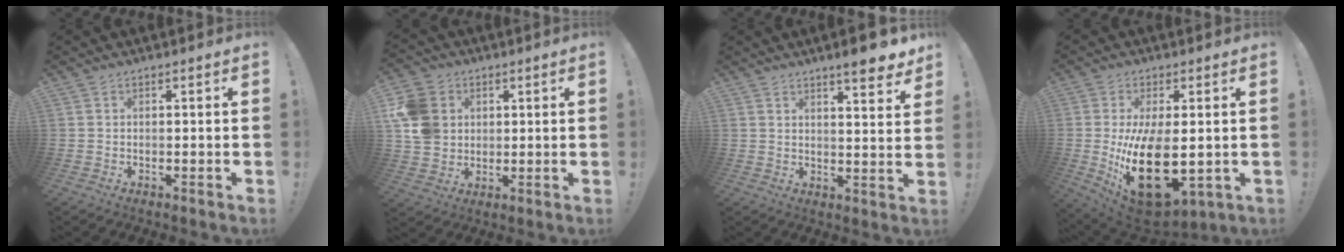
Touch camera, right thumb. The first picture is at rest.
{"total": 12.3, "force": [2.8, 10.6, 5.6], "torque": [-0.105, -0.010, 0.058]}
{"total": 8.0, "force": [6.1, 0.7, 5.1], "torque": [-0.060, -0.046, 0.098]}
{"total": 20.8, "force": [-1.5, 10.8, 17.7], "torque": [-0.315, -0.023, -0.003]}